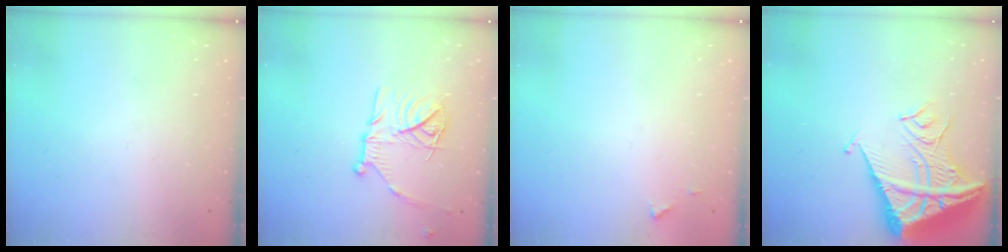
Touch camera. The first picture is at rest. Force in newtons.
{"total": 17.1, "press": 17.0, "slide": 1.5}
{"total": 4.3, "press": 4.2, "slide": 0.5}
{"total": 16.6, "press": 16.4, "slide": 2.0}